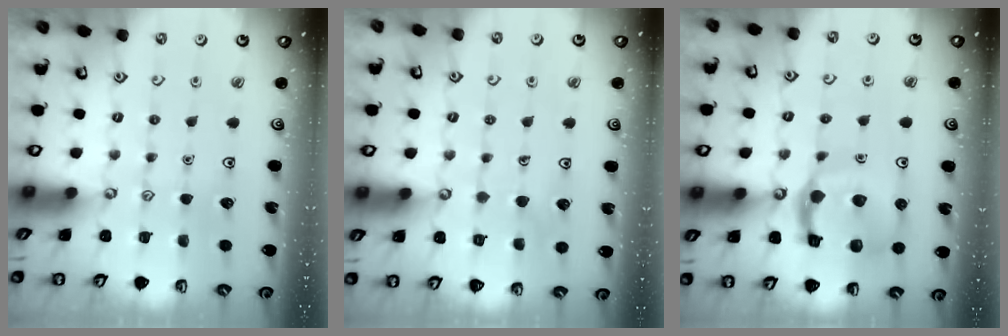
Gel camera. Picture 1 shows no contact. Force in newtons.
{"total": 5.1, "press": 5.0, "slide": 0.4}
{"total": 12.4, "press": 12.3, "slide": 1.4}